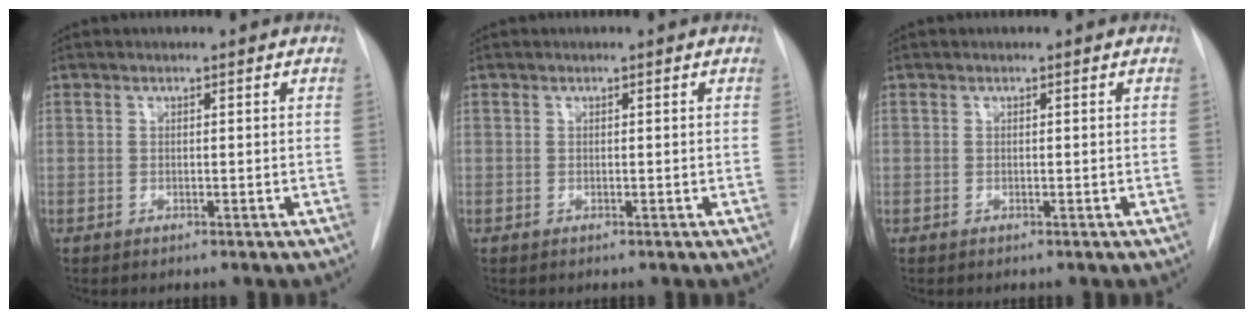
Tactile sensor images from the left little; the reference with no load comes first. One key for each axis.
{"total": 0.0}
{"total": 0.0}